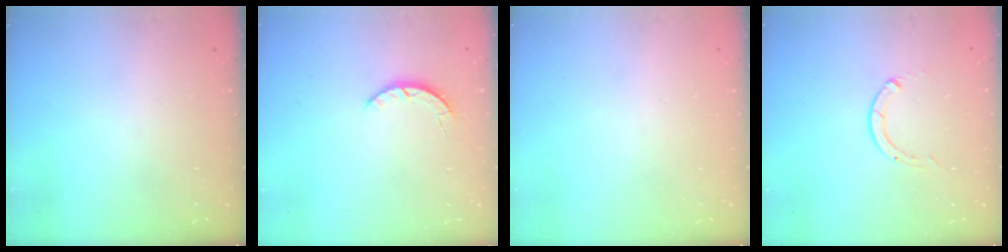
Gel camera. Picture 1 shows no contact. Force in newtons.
{"total": 2.2, "press": 2.2, "slide": 0.4}
{"total": 0.0}
{"total": 0.0}